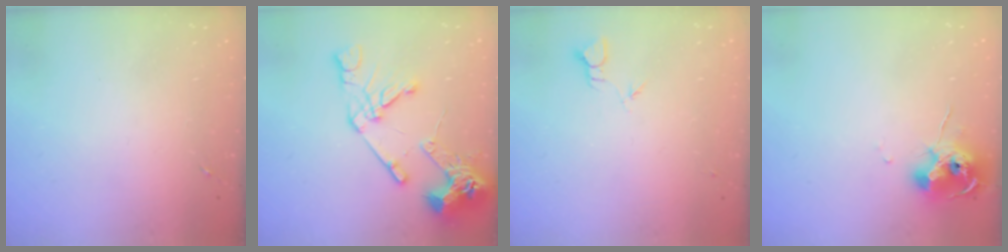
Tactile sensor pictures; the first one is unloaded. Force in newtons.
{"total": 19.7, "press": 19.5, "slide": 2.6}
{"total": 2.3, "press": 2.3, "slide": 0.1}
{"total": 10.4, "press": 10.3, "slide": 1.2}